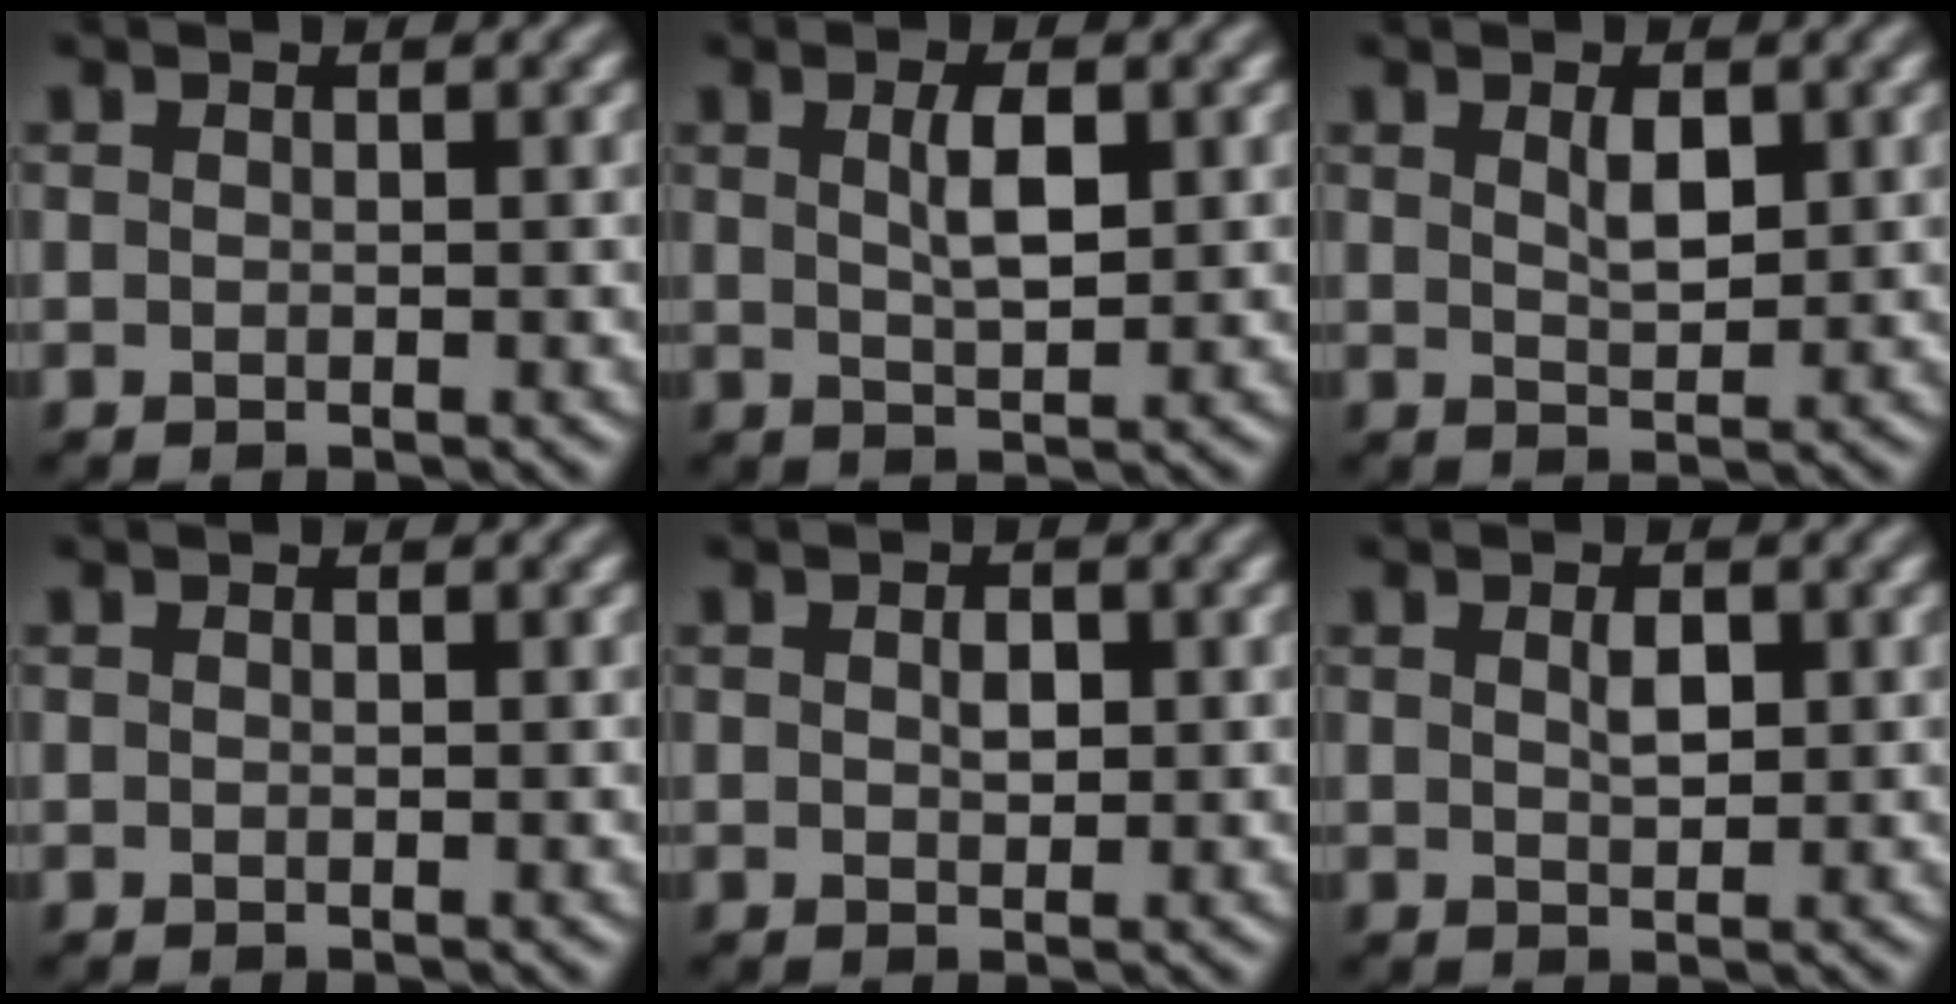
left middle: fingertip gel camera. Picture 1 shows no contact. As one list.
[{"total": 3.0, "force": [0.9, 0.9, 2.7], "torque": [-0.050, 0.003, 0.017]}, {"total": 2.2, "force": [0.9, 0.9, 1.8], "torque": [-0.034, -0.001, 0.018]}, {"total": 0.0}, {"total": 1.4, "force": [0.3, 0.8, 1.1], "torque": [-0.019, 0.002, 0.004]}, {"total": 1.7, "force": [0.5, 0.7, 1.4], "torque": [-0.028, 0.001, 0.012]}]